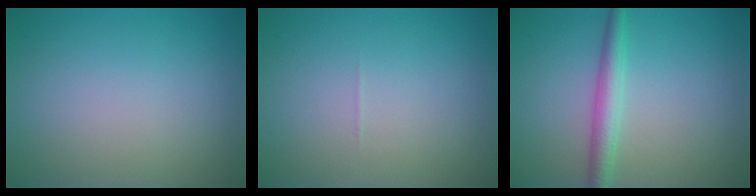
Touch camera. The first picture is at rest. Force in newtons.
{"total": 0.0}
{"total": 2.7, "press": 2.7, "slide": 0.1}